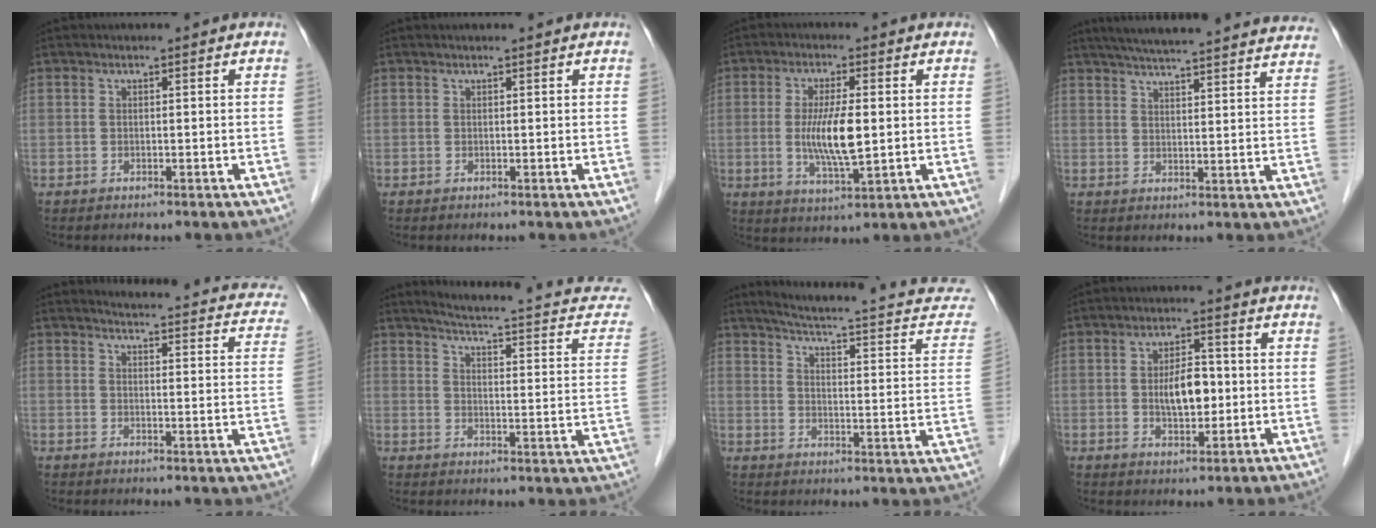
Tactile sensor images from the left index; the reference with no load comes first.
{"total": 0.6, "force": [0.6, 0.0, 0.2], "torque": [-0.004, 0.004, 0.009]}
{"total": 7.9, "force": [-0.1, 1.4, 7.8], "torque": [-0.157, -0.014, -0.002]}
{"total": 27.7, "force": [25.6, 1.6, 10.6], "torque": [-0.168, -0.027, 0.312]}
{"total": 18.8, "force": [17.4, 3.6, 6.3], "torque": [-0.058, -0.034, 0.176]}
{"total": 16.0, "force": [13.1, 3.6, 8.3], "torque": [-0.100, -0.016, 0.136]}
{"total": 18.4, "force": [16.0, 2.9, 8.5], "torque": [-0.110, -0.034, 0.180]}
{"total": 6.1, "force": [-0.3, 2.8, 5.4], "torque": [-0.098, 0.006, -0.003]}